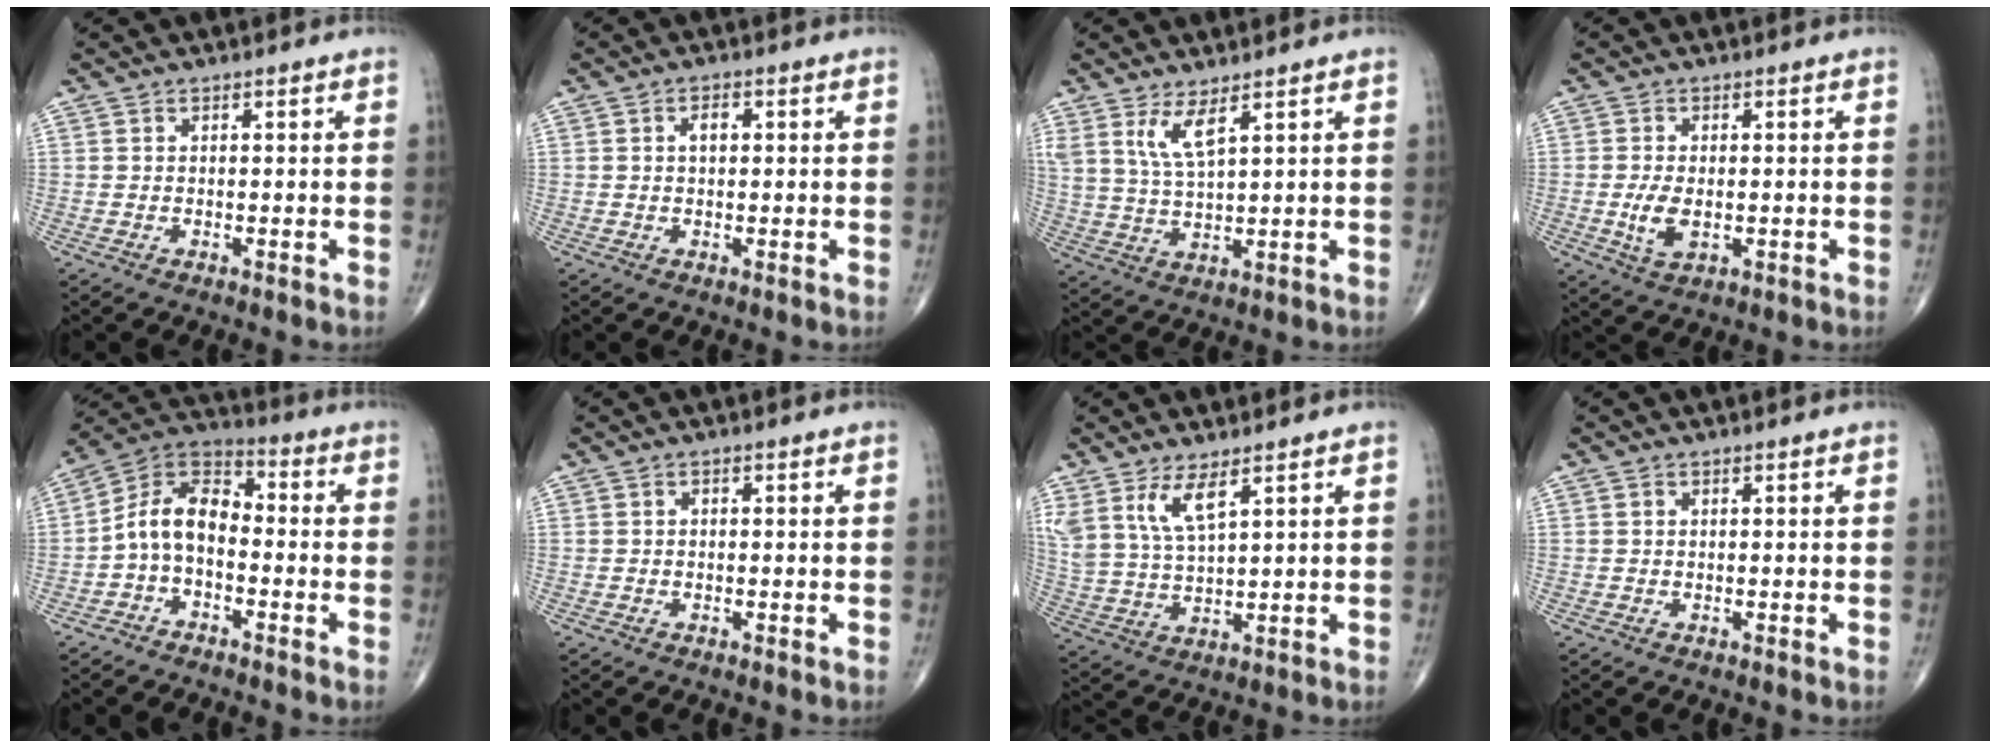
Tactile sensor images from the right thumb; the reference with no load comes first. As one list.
[{"total": 2.4, "force": [0.4, 1.4, 1.9], "torque": [-0.030, 0.005, 0.006]}, {"total": 5.7, "force": [3.4, 1.2, 4.4], "torque": [-0.093, -0.026, 0.076]}, {"total": 4.8, "force": [-0.7, 2.6, 4.0], "torque": [-0.080, -0.009, -0.009]}, {"total": 9.8, "force": [-2.1, 6.2, 7.3], "torque": [-0.120, 0.048, -0.055]}, {"total": 0.5, "force": [0.0, 0.4, 0.4], "torque": [-0.003, 0.001, -0.003]}, {"total": 8.0, "force": [4.7, 2.6, 5.9], "torque": [-0.124, -0.021, 0.105]}, {"total": 0.0}]